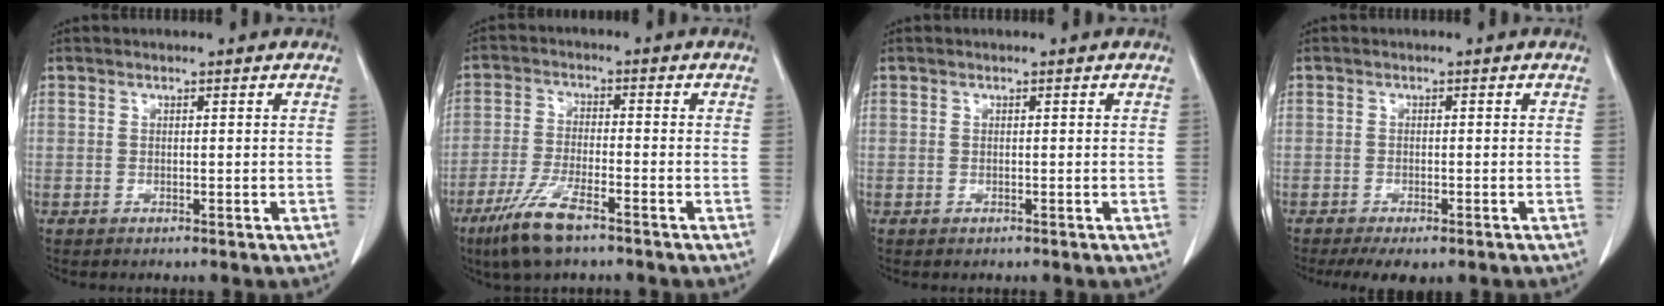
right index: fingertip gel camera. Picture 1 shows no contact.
{"total": 8.4, "force": [-5.6, 1.5, 6.1], "torque": [-0.129, -0.018, -0.103]}
{"total": 0.0}
{"total": 4.2, "force": [-3.0, 2.0, 2.2], "torque": [-0.031, -0.006, -0.041]}